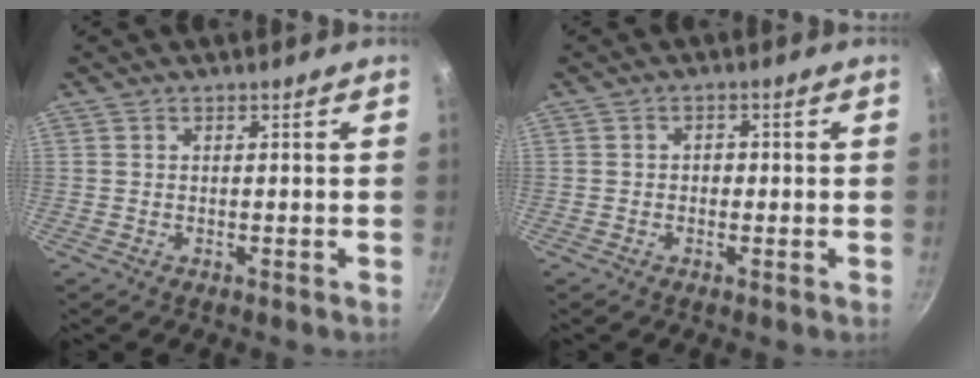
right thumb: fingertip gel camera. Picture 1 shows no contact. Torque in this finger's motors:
{"motor_torque": [-0.26, 0.22, -0.19, 0.01, -0.04]}